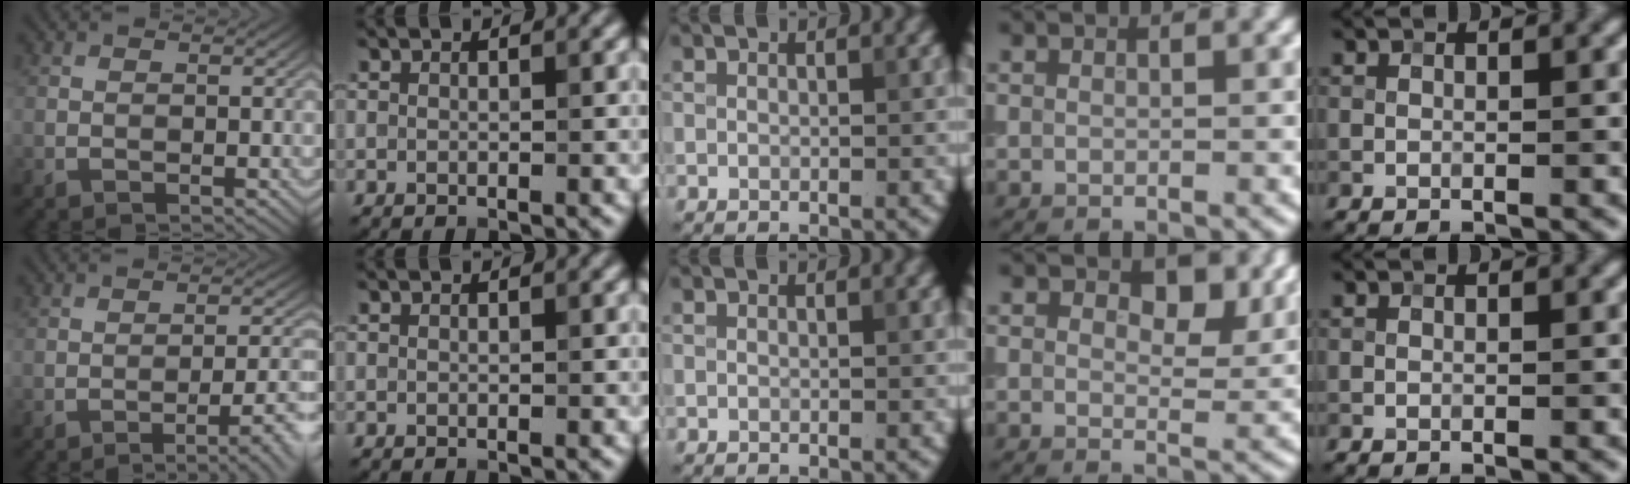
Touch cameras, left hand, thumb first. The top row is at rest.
{"thumb": {"total": 6.9, "force": [-3.3, 1.8, 5.8], "torque": [-0.084, 0.002, -0.045]}, "ring": {"total": 4.5, "force": [2.2, 2.5, 3.0], "torque": [-0.045, -0.007, 0.028]}}